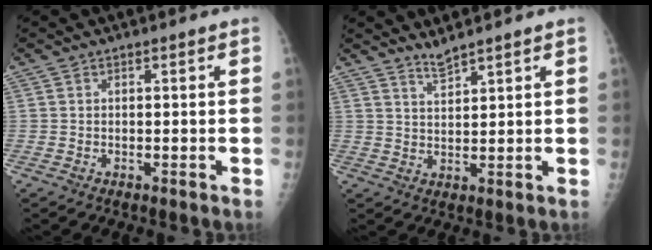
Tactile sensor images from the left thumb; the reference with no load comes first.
{"total": 3.0, "force": [2.9, -0.2, 1.0], "torque": [-0.017, -0.023, 0.060]}